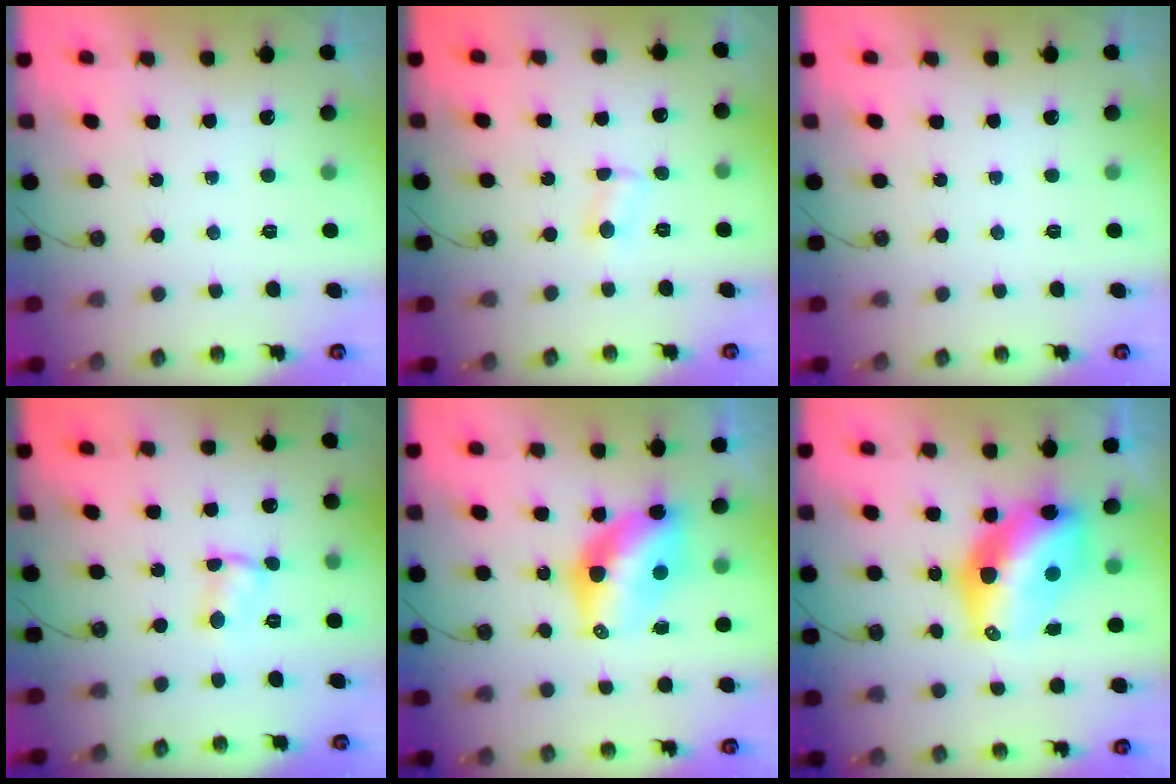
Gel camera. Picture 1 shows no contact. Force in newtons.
{"total": 4.6, "press": 3.2, "slide": 3.4}
{"total": 0.0}
{"total": 2.0, "press": 2.0, "slide": 0.0}
{"total": 10.4, "press": 10.4, "slide": 0.8}
{"total": 13.7, "press": 13.6, "slide": 1.3}